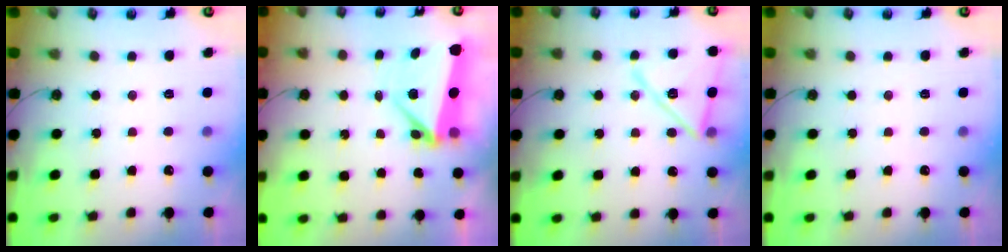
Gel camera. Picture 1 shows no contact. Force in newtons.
{"total": 6.0, "press": 6.0, "slide": 0.7}
{"total": 15.2, "press": 15.2, "slide": 0.8}
{"total": 0.0}